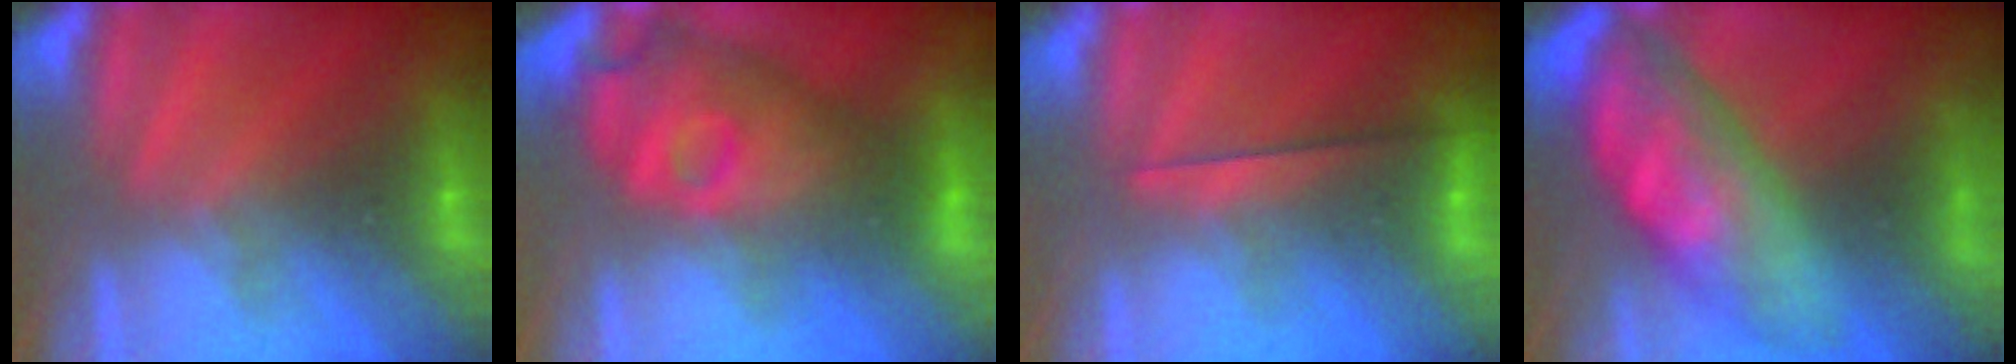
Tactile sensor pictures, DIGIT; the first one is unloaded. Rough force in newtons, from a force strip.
{"total": 4.5}
{"total": 2.3}
{"total": 9.0}